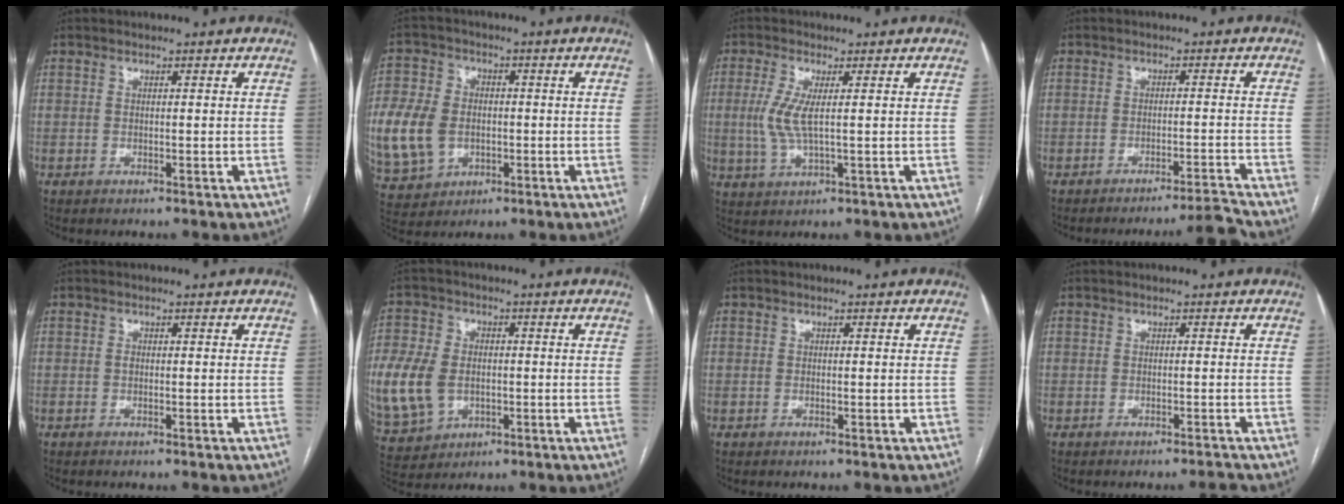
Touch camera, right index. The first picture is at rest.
{"total": 33.5, "force": [-5.7, 28.1, 17.3], "torque": [-0.582, 0.040, -0.072]}
{"total": 5.3, "force": [0.6, 1.0, 5.2], "torque": [-0.128, -0.004, 0.014]}
{"total": 5.2, "force": [-4.4, -2.8, 0.5], "torque": [-0.008, -0.002, -0.068]}
{"total": 0.5, "force": [0.0, 0.3, 0.4], "torque": [-0.010, 0.001, -0.003]}
{"total": 24.0, "force": [-4.4, 19.6, 13.2], "torque": [-0.372, 0.019, -0.054]}
{"total": 0.0}
{"total": 1.5, "force": [-1.3, -0.8, 0.2], "torque": [-0.004, -0.003, -0.017]}